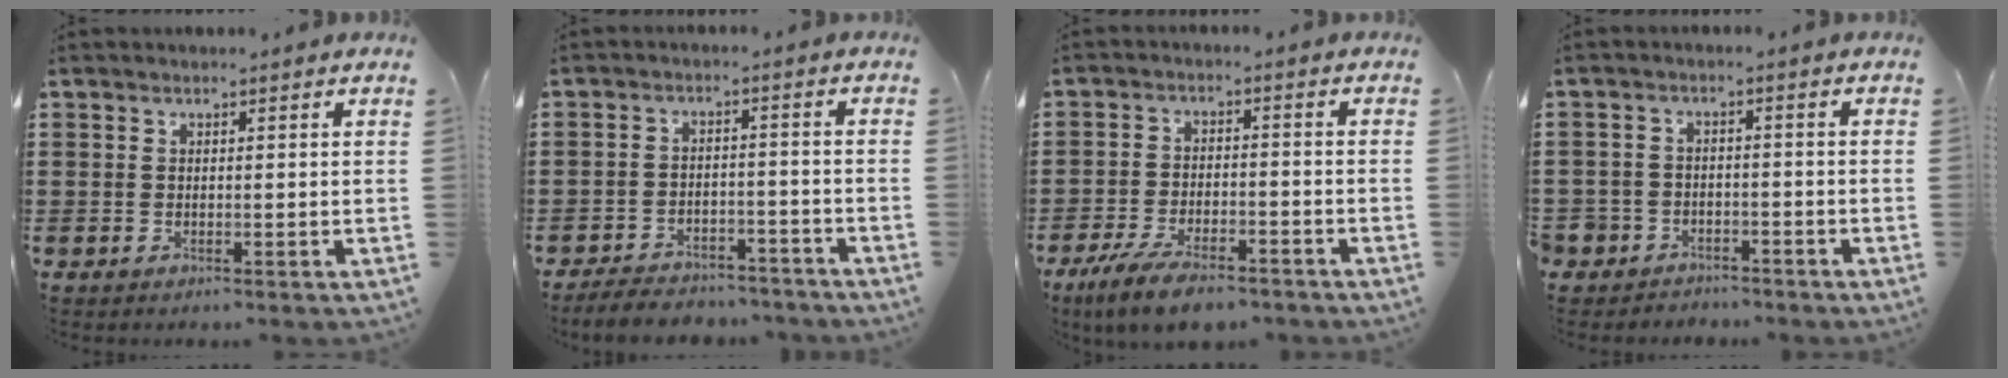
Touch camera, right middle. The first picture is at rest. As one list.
[{"total": 4.5, "force": [-4.4, 0.7, 0.5], "torque": [-0.016, 0.005, -0.092]}, {"total": 6.1, "force": [-4.9, 1.4, 3.2], "torque": [-0.071, -0.002, -0.094]}, {"total": 3.2, "force": [-2.9, 1.3, -0.2], "torque": [-0.011, -0.003, -0.068]}]